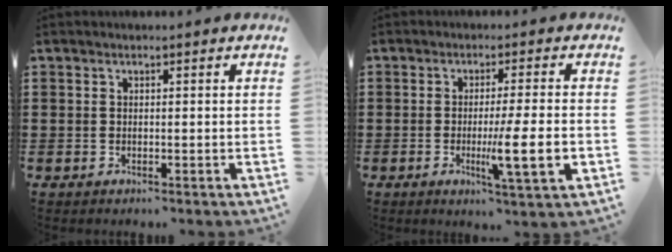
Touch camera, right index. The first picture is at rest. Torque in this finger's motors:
{"motor_torque": [1.92, 0.22, 0.88, 0.21]}